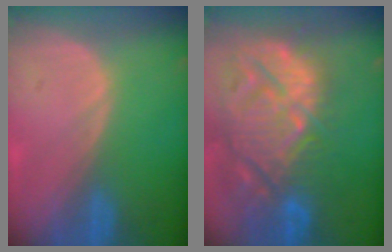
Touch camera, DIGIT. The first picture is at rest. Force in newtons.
{"total": 14.9, "press": 12.8, "slide": 7.7}